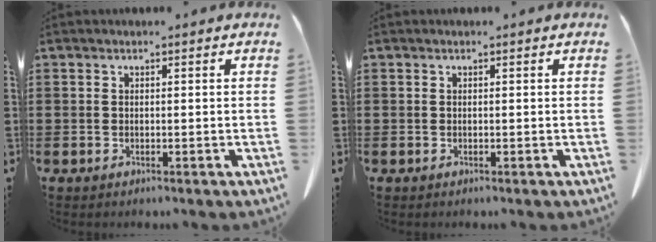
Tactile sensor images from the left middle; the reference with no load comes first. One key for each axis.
{"total": 0.0}